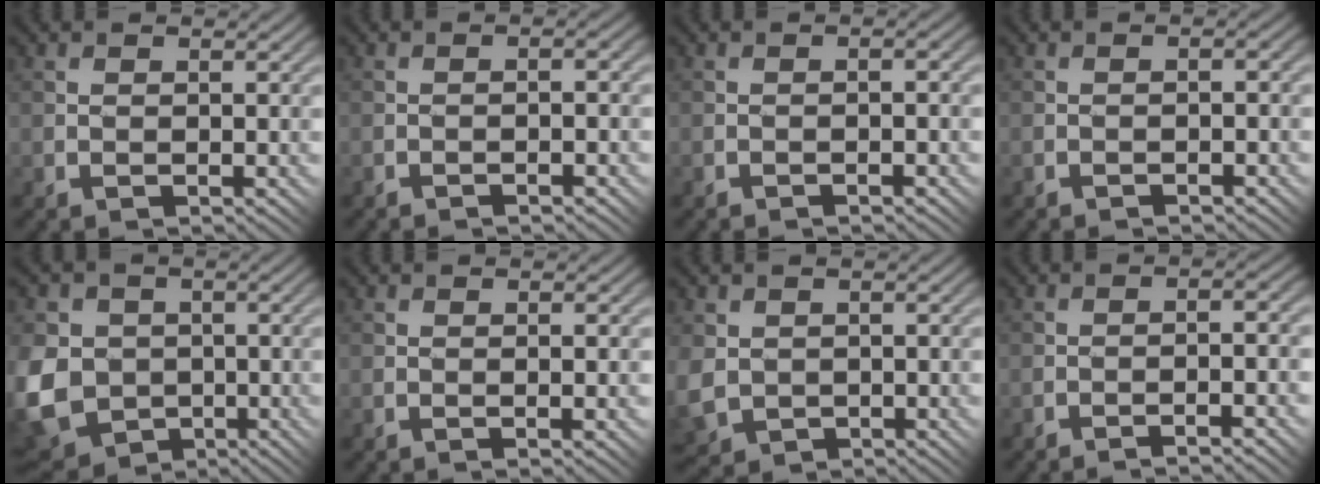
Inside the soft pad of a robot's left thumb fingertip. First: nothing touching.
{"total": 1.8, "force": [-1.1, 0.4, 1.4], "torque": [-0.021, 0.008, -0.018]}
{"total": 1.3, "force": [-0.8, 0.2, 1.0], "torque": [-0.015, 0.006, -0.014]}
{"total": 1.0, "force": [-0.8, 0.2, 0.6], "torque": [-0.009, 0.006, -0.016]}
{"total": 10.9, "force": [-1.9, 9.5, 4.9], "torque": [-0.158, -0.032, -0.045]}
{"total": 2.2, "force": [-0.4, 0.2, 2.2], "torque": [-0.029, 0.000, 0.001]}
{"total": 4.4, "force": [-0.1, 3.8, 2.1], "torque": [-0.074, -0.026, 0.002]}
{"total": 4.6, "force": [-2.8, 0.4, 3.7], "torque": [-0.049, 0.003, -0.042]}